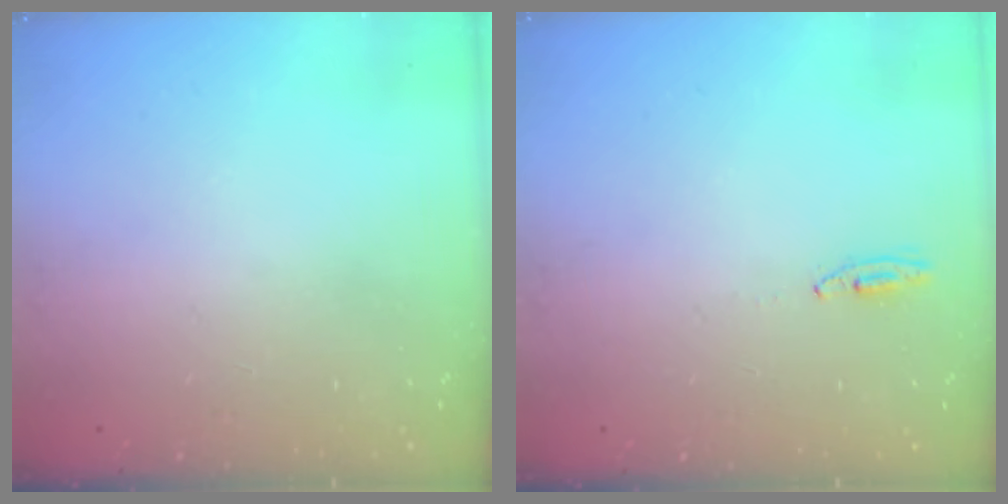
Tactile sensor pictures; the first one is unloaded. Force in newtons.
{"total": 2.7, "press": 2.5, "slide": 1.0}